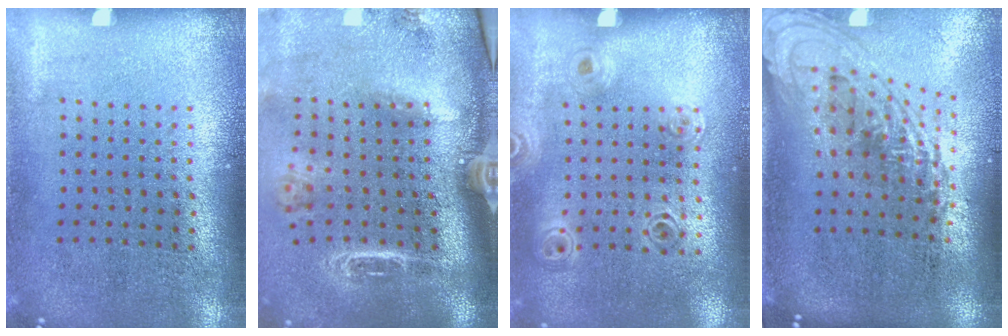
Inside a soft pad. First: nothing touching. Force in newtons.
{"total": 2.6, "press": 2.0, "slide": 1.7}
{"total": 1.0, "press": 1.0, "slide": 0.0}
{"total": 2.2, "press": 1.6, "slide": 1.4}